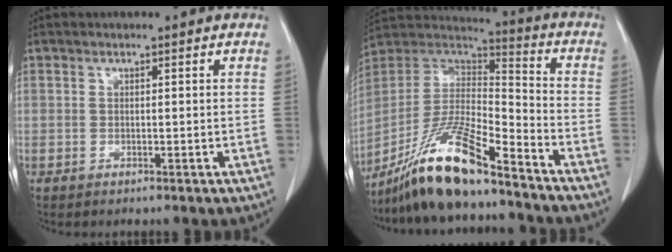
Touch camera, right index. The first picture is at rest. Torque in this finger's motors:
{"motor_torque": [0.78, -0.85, 0.63, 0.21]}